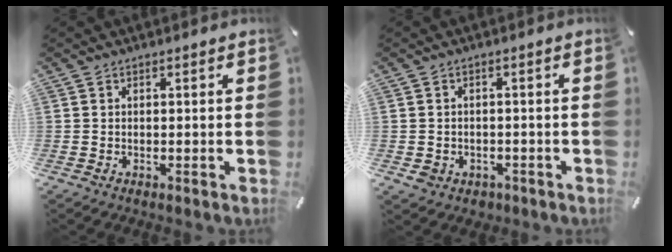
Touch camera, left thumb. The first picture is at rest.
{"total": 2.9, "force": [-1.1, 2.6, 0.7], "torque": [-0.011, -0.002, -0.023]}